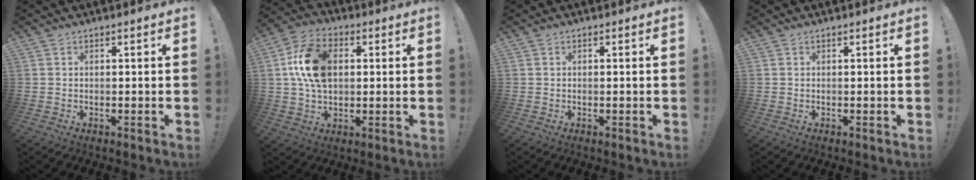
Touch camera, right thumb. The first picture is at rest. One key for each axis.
{"total": 15.5, "fx": 2.5, "fy": 10.8, "fz": 10.8, "tx": -0.186, "ty": 0.010, "tz": 0.048}
{"total": 0.0}
{"total": 0.0}